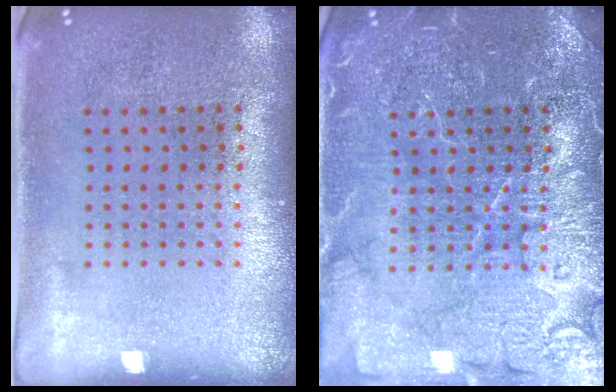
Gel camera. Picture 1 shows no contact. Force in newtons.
{"total": 4.9, "press": 4.9, "slide": 0.7}